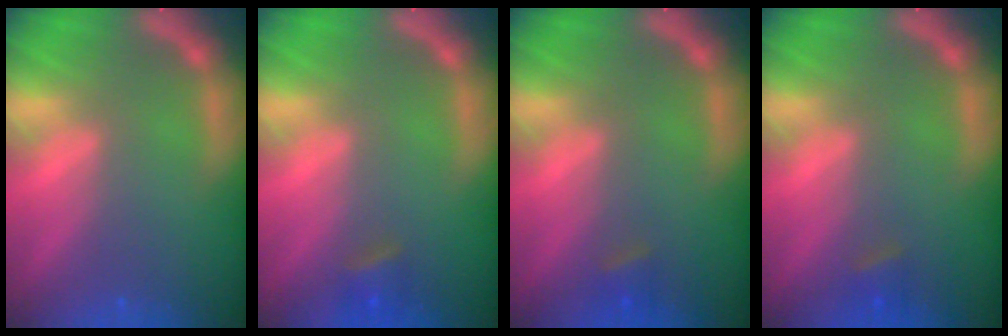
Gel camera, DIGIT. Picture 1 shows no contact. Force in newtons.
{"total": 1.9}
{"total": 1.4}
{"total": 1.4}